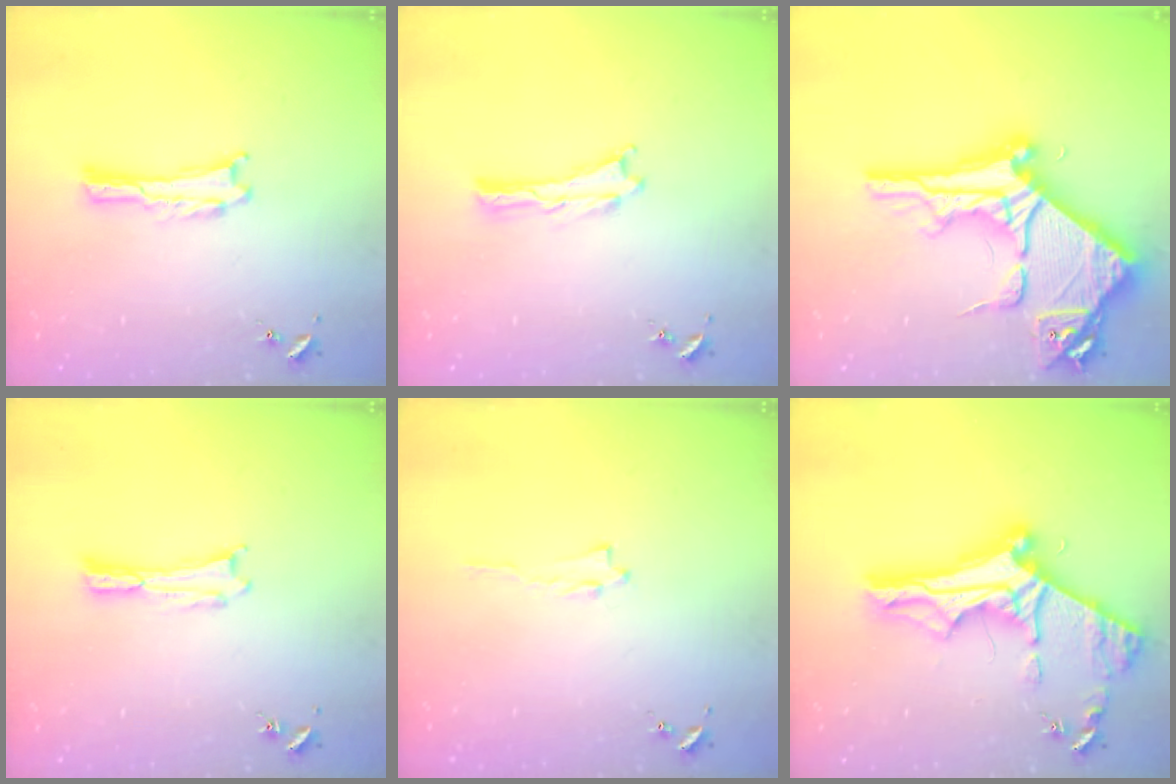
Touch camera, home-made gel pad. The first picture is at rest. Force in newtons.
{"total": 0.0}
{"total": 13.6, "press": 13.6, "slide": 1.4}
{"total": 0.0}
{"total": 0.6, "press": 0.6, "slide": 0.1}
{"total": 11.8, "press": 11.7, "slide": 1.4}